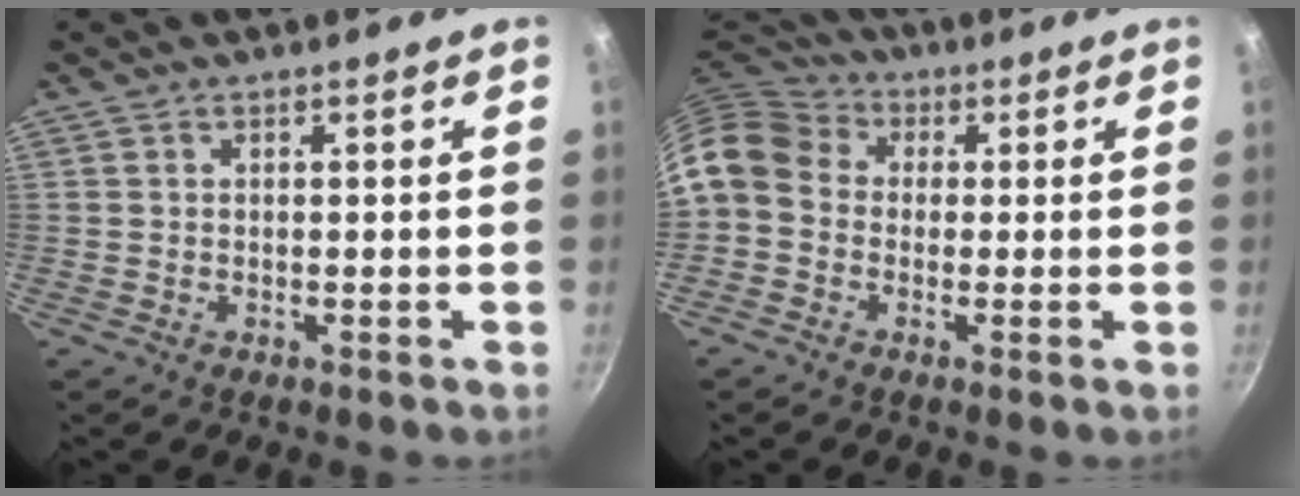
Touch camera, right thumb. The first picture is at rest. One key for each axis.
{"total": 11.2, "fx": 0.9, "fy": 9.2, "fz": 6.3, "tx": -0.109, "ty": 0.031, "tz": -0.005}